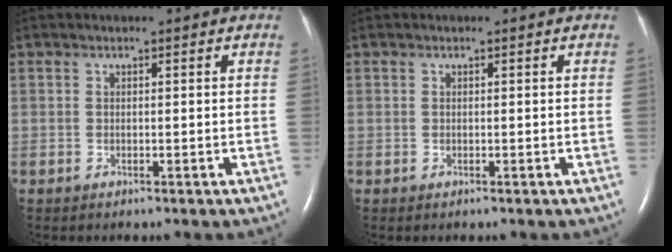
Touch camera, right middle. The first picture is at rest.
{"total": 0.0}